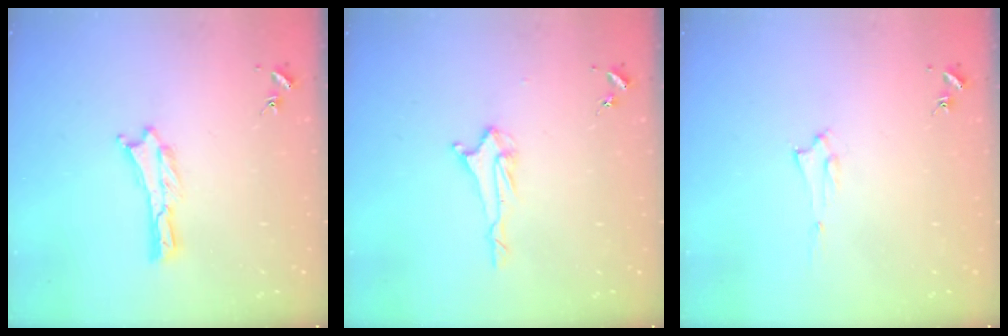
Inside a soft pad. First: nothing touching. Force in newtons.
{"total": 2.1, "press": 2.0, "slide": 0.4}
{"total": 1.5, "press": 1.5, "slide": 0.2}